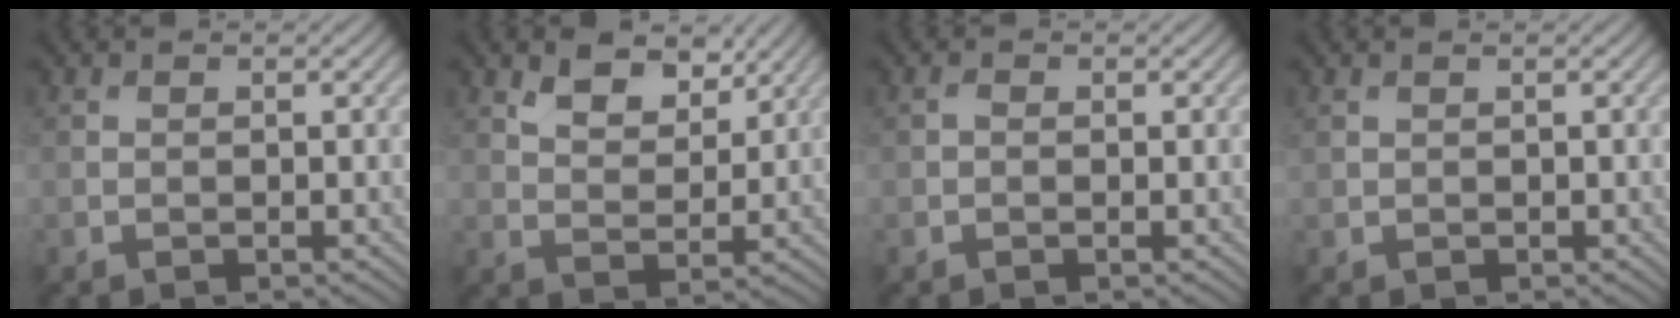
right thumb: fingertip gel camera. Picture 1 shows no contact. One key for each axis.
{"total": 5.6, "fx": 3.7, "fy": 2.8, "fz": 3.1, "tx": -0.064, "ty": -0.005, "tz": 0.067}
{"total": 0.6, "fx": 0.0, "fy": 0.3, "fz": 0.5, "tx": -0.008, "ty": -0.001, "tz": -0.002}
{"total": 0.5, "fx": 0.5, "fy": 0.2, "fz": 0.2, "tx": -0.009, "ty": 0.001, "tz": 0.012}